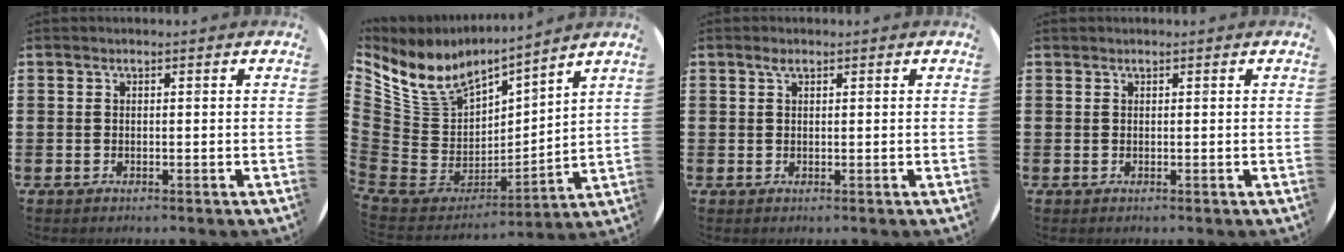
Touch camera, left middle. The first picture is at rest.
{"total": 9.0, "force": [7.0, 4.6, 3.4], "torque": [-0.108, -0.049, 0.131]}
{"total": 1.0, "force": [0.6, 0.5, 0.6], "torque": [-0.005, 0.001, 0.008]}
{"total": 0.0}